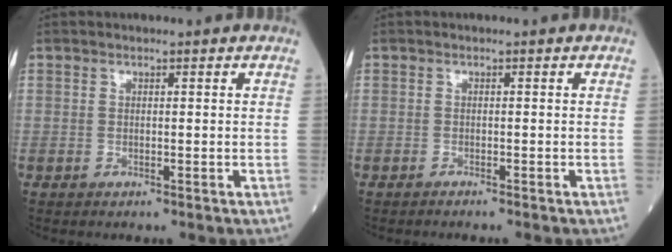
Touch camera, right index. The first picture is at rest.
{"total": 1.3, "force": [-1.1, -0.1, 0.6], "torque": [-0.010, 0.001, -0.012]}